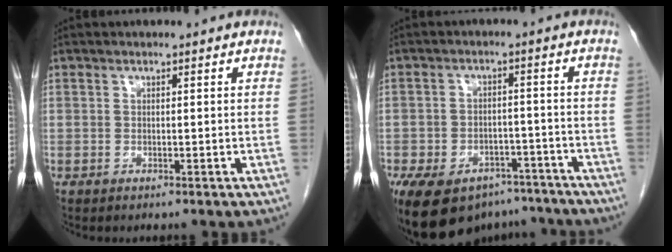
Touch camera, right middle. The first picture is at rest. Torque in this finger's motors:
{"motor_torque": [1.16, -0.96, 0.77, 0.21]}